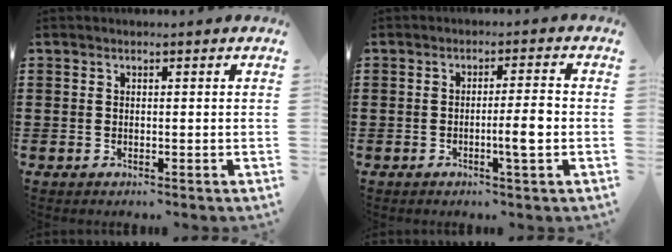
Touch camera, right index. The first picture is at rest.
{"total": 4.5, "force": [-1.1, 0.1, 4.4], "torque": [-0.075, -0.005, -0.021]}